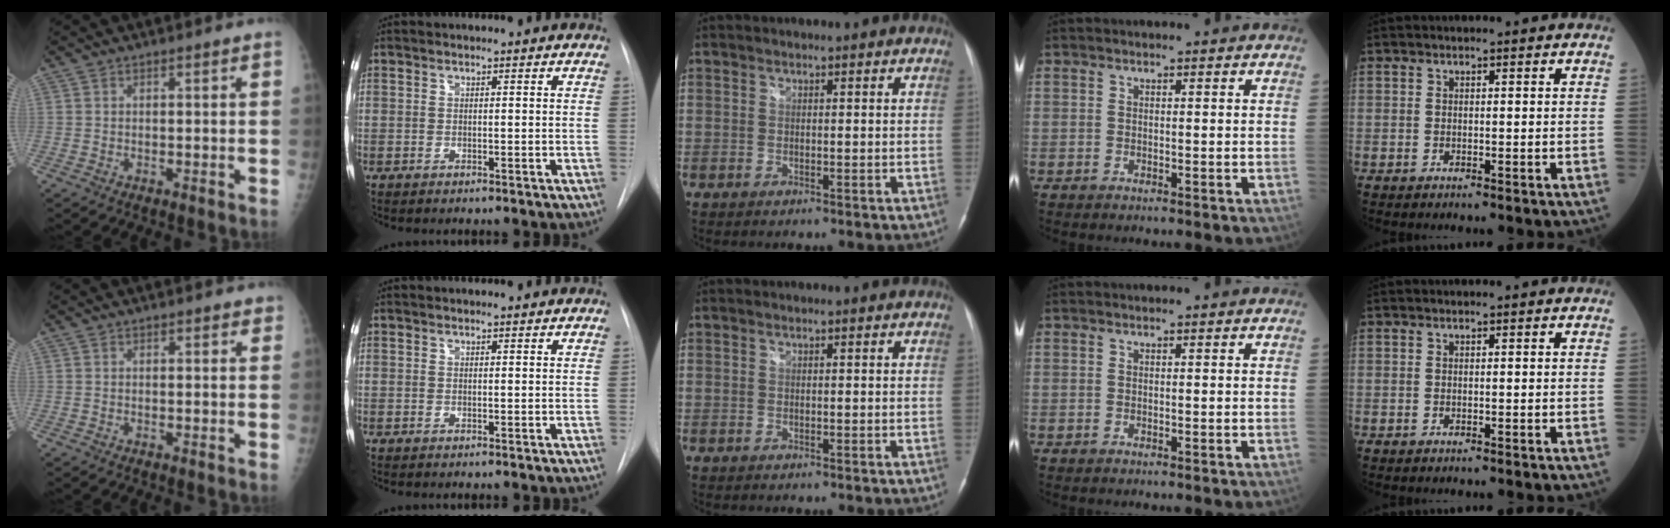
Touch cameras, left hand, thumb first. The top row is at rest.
{"thumb": {"total": 1.4, "force": [1.0, 0.7, 0.7], "torque": [0.005, -0.003, 0.007]}, "index": {"total": 1.8, "force": [1.8, 0.3, 0.2], "torque": [-0.008, 0.010, 0.017]}}